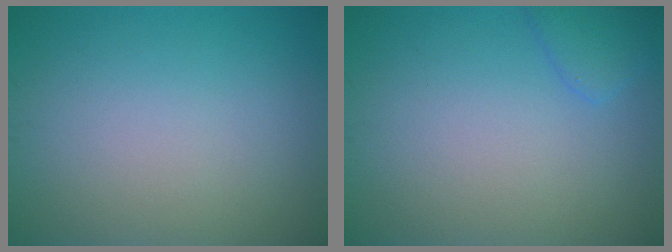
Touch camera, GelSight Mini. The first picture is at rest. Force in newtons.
{"total": 1.9, "press": 1.9, "slide": 0.1}